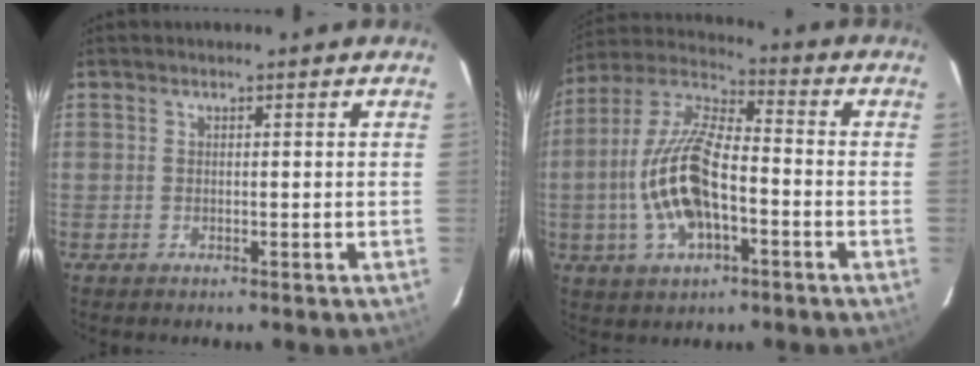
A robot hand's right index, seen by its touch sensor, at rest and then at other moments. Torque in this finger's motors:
{"motor_torque": [1.83, -0.30, 0.51, 0.21]}